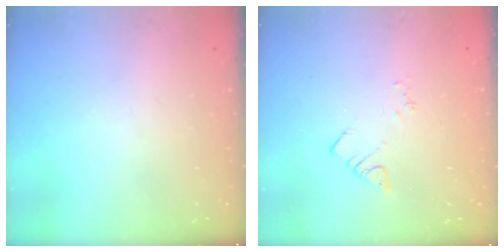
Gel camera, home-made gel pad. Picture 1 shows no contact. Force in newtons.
{"total": 2.4, "press": 2.3, "slide": 0.4}